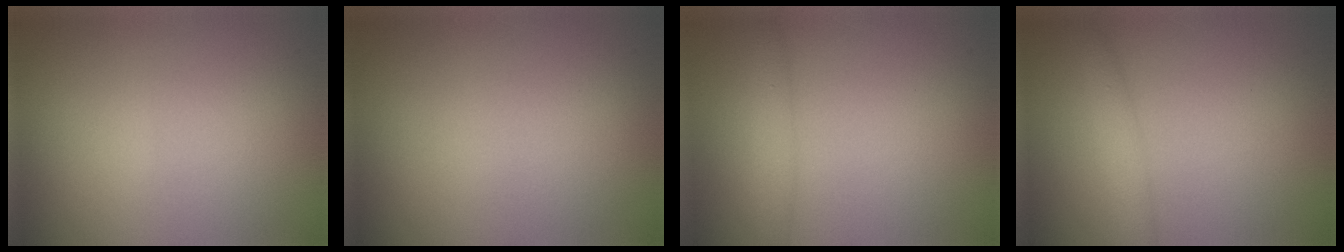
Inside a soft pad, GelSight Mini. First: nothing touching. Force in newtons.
{"total": 0.0}
{"total": 1.7, "press": 1.7, "slide": 0.2}
{"total": 1.8, "press": 1.8, "slide": 0.0}